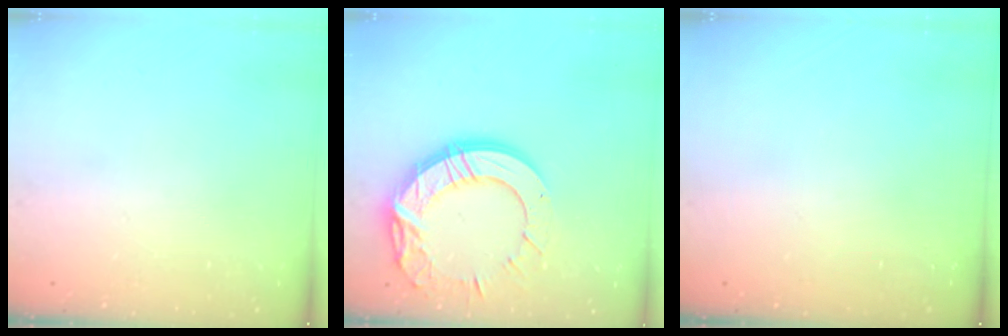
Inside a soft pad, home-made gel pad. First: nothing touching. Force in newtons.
{"total": 18.4, "press": 18.3, "slide": 1.1}
{"total": 0.0}